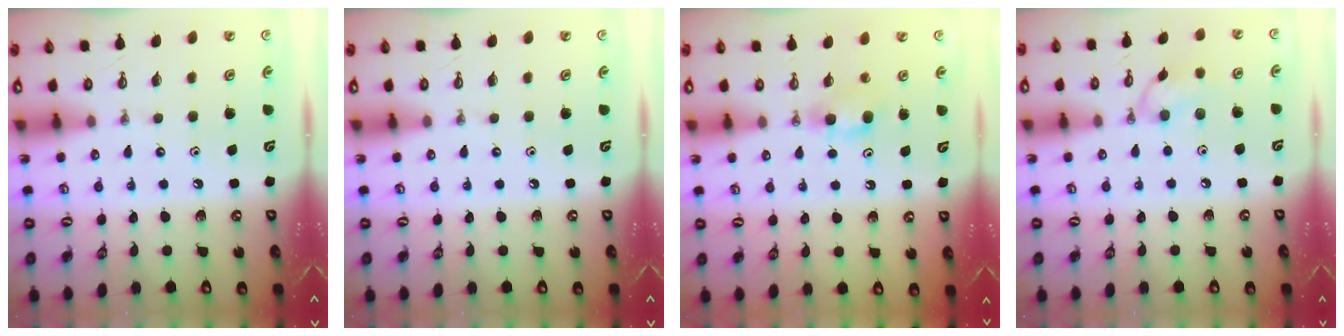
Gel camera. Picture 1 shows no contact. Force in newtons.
{"total": 0.0}
{"total": 4.3, "press": 4.2, "slide": 0.9}
{"total": 8.5, "press": 8.4, "slide": 1.6}